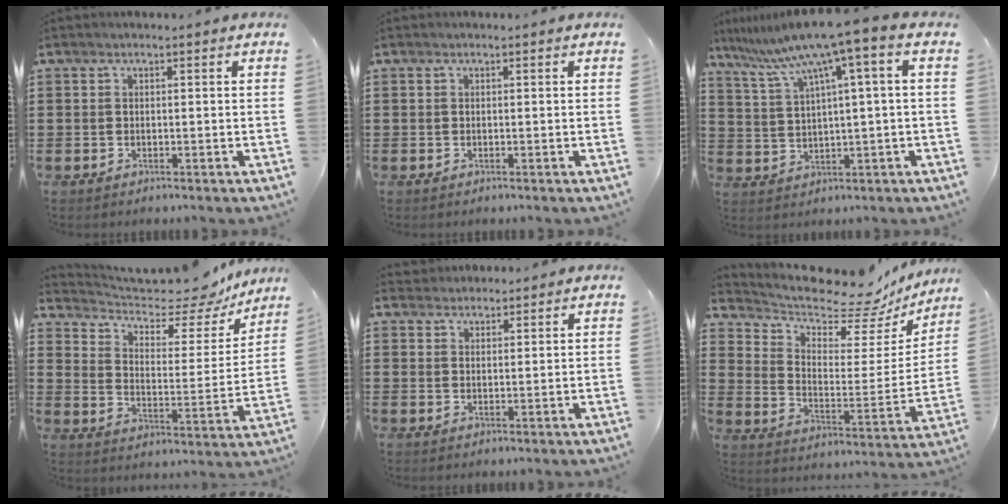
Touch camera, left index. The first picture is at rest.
{"total": 0.0}
{"total": 7.8, "force": [4.5, -0.6, 6.3], "torque": [-0.144, -0.035, 0.069]}
{"total": 7.7, "force": [6.7, 1.8, 3.2], "torque": [-0.078, -0.052, 0.111]}
{"total": 2.5, "force": [2.3, 0.8, -0.4], "torque": [0.000, 0.002, 0.046]}
{"total": 8.4, "force": [7.7, 1.8, 2.7], "torque": [-0.069, -0.073, 0.124]}